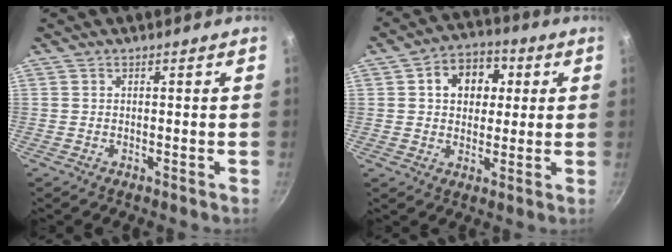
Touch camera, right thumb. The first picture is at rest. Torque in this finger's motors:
{"motor_torque": [-0.33, 0.55, 0.37, -0.04, 0.07]}